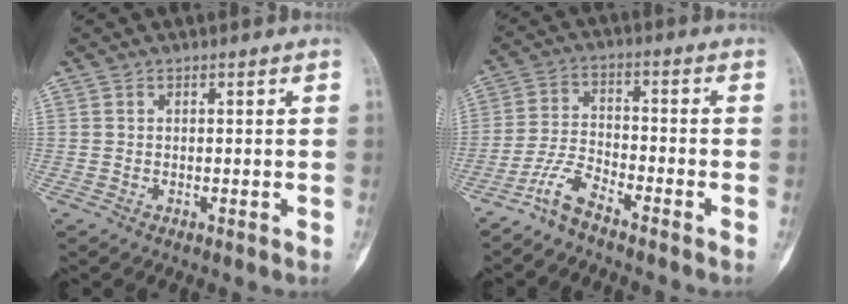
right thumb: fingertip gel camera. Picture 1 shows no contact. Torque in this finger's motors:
{"motor_torque": [0.04, -0.10, 0.51, -0.52, -0.04]}